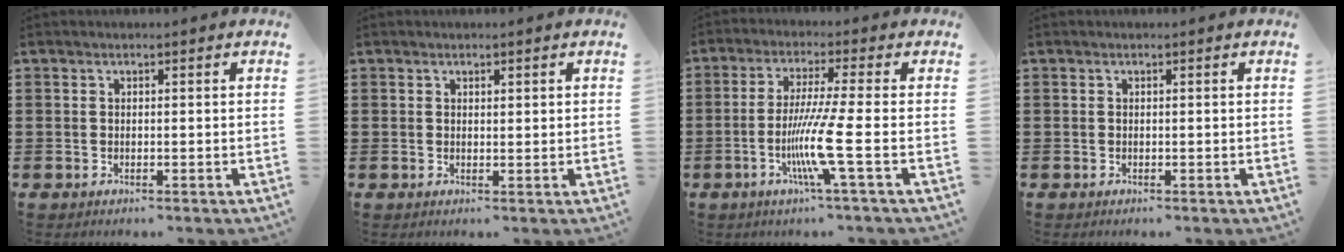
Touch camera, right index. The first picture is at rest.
{"total": 0.7, "force": [0.5, 0.4, 0.2], "torque": [-0.005, 0.003, 0.010]}
{"total": 8.8, "force": [-2.5, -0.6, 8.4], "torque": [-0.172, -0.023, -0.053]}
{"total": 0.0}